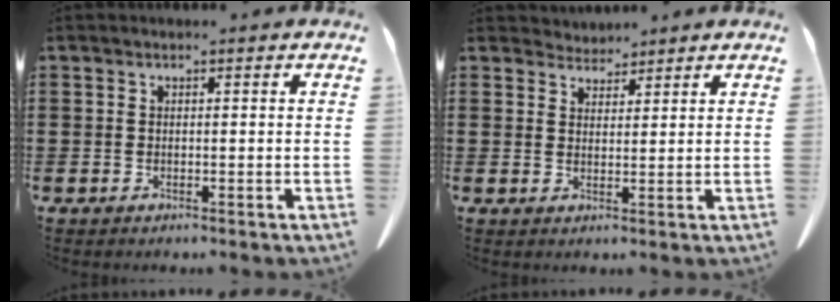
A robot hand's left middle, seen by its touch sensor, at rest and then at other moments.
{"total": 2.7, "force": [2.6, 0.6, -0.3], "torque": [-0.002, -0.007, 0.049]}